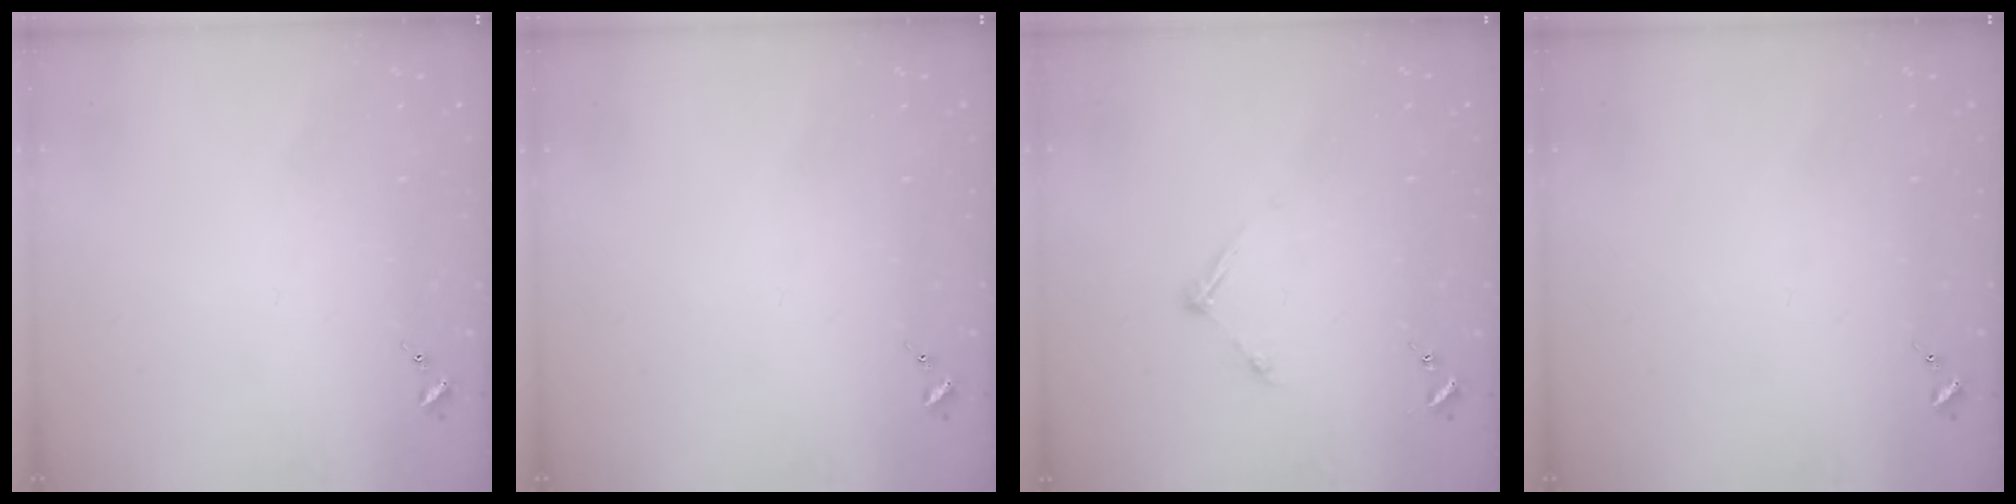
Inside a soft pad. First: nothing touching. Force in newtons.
{"total": 0.0}
{"total": 5.6, "press": 5.6, "slide": 0.6}
{"total": 0.0}